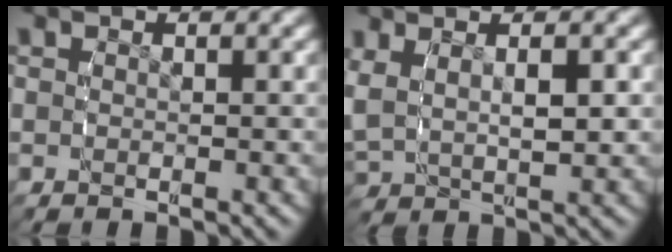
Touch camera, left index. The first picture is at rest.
{"total": 4.2, "force": [1.4, 2.7, 2.9], "torque": [-0.079, 0.001, 0.032]}